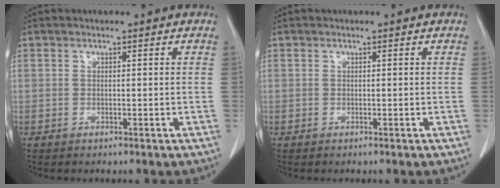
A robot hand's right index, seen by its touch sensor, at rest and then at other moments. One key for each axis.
{"total": 0.0}